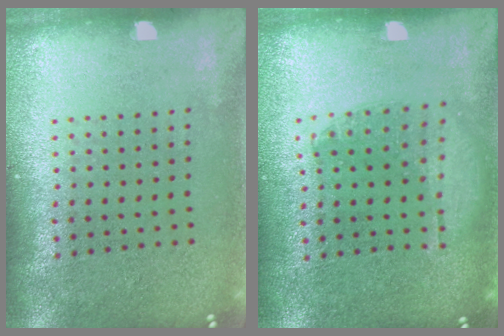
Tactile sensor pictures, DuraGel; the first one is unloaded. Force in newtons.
{"total": 1.0, "press": 0.9, "slide": 0.4}